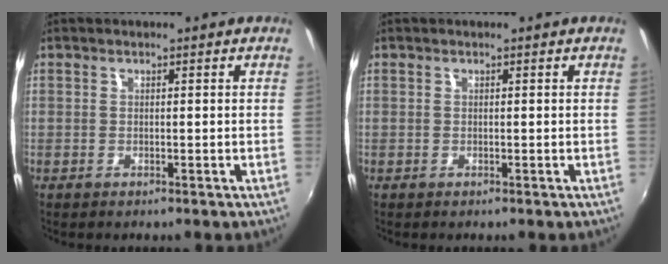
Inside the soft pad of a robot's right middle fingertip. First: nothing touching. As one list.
[{"total": 0.0}]